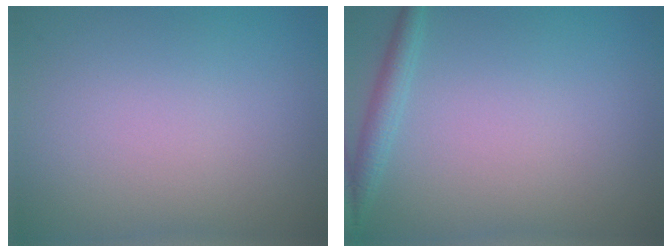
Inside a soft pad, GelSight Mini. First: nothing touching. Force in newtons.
{"total": 1.8, "press": 1.8, "slide": 0.1}